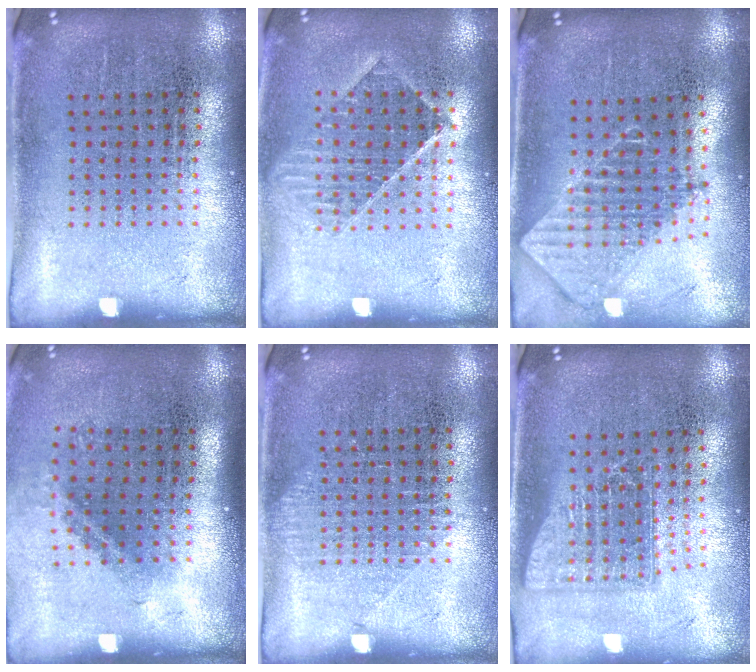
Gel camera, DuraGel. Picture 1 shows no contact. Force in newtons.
{"total": 1.2, "press": 1.1, "slide": 0.4}
{"total": 2.0, "press": 1.6, "slide": 1.2}
{"total": 1.4, "press": 1.0, "slide": 1.1}
{"total": 0.8, "press": 0.8, "slide": 0.3}
{"total": 1.6, "press": 1.2, "slide": 1.0}